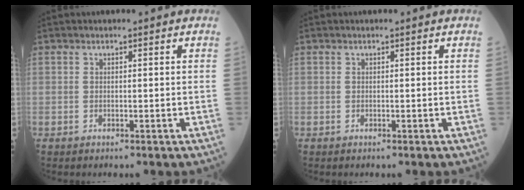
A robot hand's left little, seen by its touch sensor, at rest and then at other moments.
{"total": 0.0}